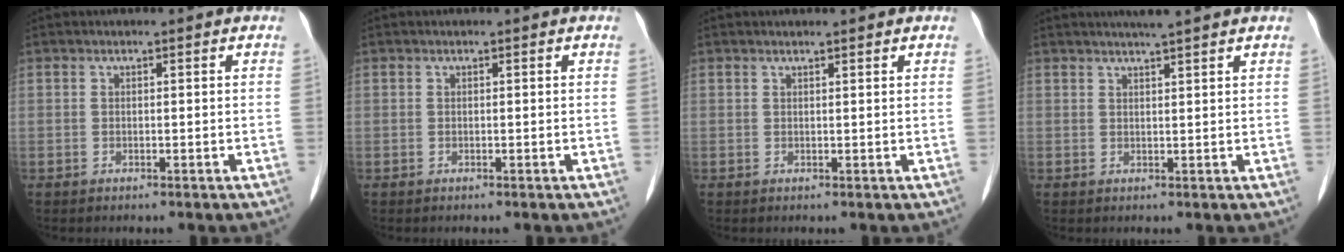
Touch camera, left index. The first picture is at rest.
{"total": 0.0}
{"total": 1.5, "force": [1.3, 0.1, 0.8], "torque": [-0.012, 0.010, 0.020]}
{"total": 4.2, "force": [3.6, -0.5, 2.2], "torque": [-0.030, 0.015, 0.052]}